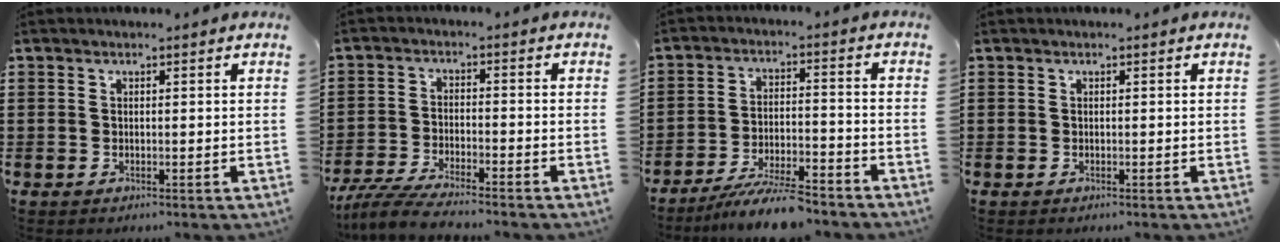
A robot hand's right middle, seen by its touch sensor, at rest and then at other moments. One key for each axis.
{"total": 5.4, "fx": -5.1, "fy": 0.1, "fz": 2.0, "tx": -0.051, "ty": -0.012, "tz": -0.100}
{"total": 8.0, "fx": -7.3, "fy": 0.4, "fz": 3.3, "tx": -0.055, "ty": 0.004, "tz": -0.133}
{"total": 0.0}